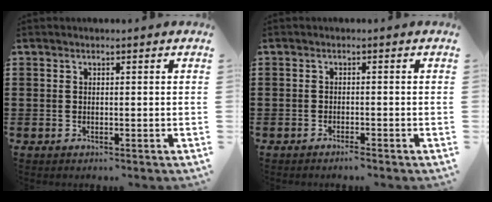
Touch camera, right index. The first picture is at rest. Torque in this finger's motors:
{"motor_torque": [0.14, -0.11, -0.01, 0.00]}